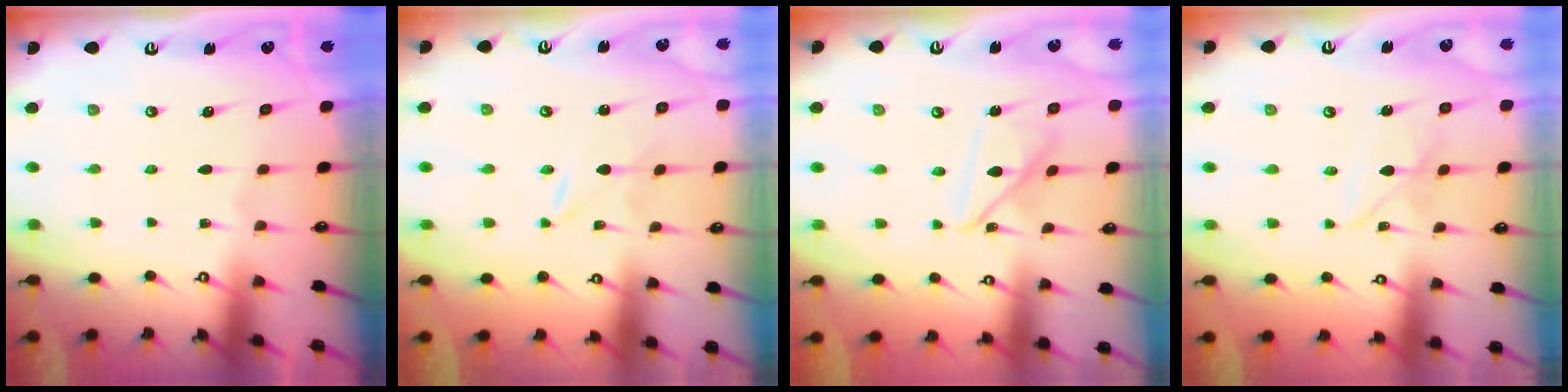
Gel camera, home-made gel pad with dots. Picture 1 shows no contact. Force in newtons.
{"total": 0.0}
{"total": 11.5, "press": 11.5, "slide": 1.0}
{"total": 6.9, "press": 6.9, "slide": 0.5}